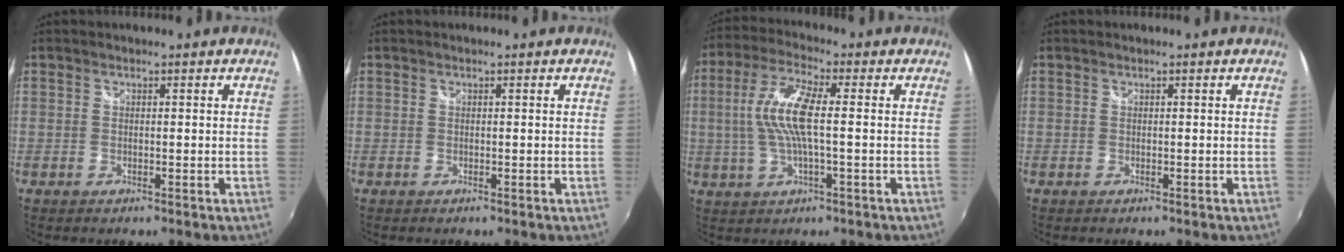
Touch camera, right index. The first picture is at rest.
{"total": 0.0}
{"total": 10.1, "force": [0.2, 2.2, 9.8], "torque": [-0.196, 0.004, 0.005]}
{"total": 0.0}